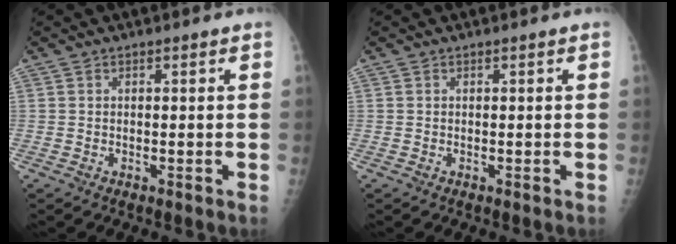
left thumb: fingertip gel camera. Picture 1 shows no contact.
{"total": 0.0}